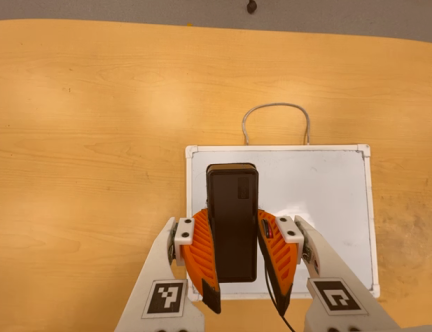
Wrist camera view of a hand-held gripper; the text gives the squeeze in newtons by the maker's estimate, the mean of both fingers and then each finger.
{"total": 7.5, "left": 6.9, "right": 8.1}